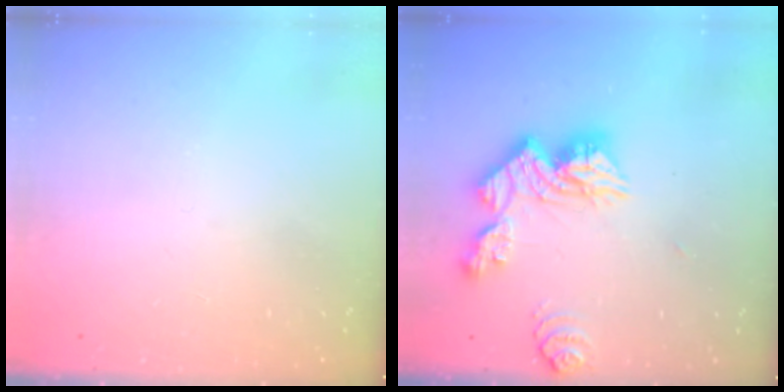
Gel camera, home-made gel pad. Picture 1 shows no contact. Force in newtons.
{"total": 14.2, "press": 14.1, "slide": 1.4}